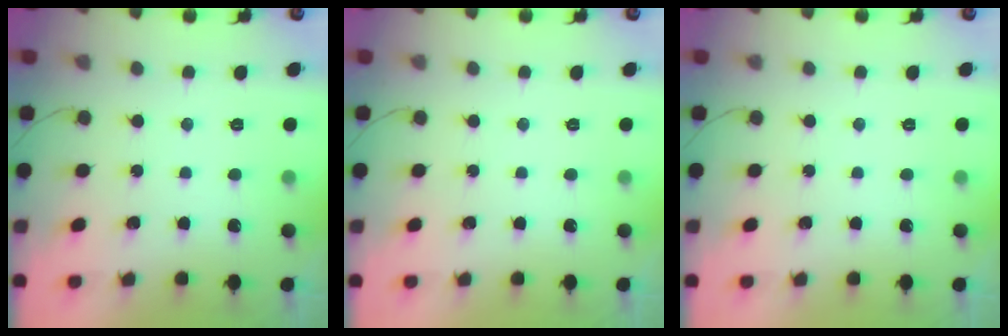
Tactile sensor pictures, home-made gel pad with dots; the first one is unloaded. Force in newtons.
{"total": 0.0}
{"total": 0.0}